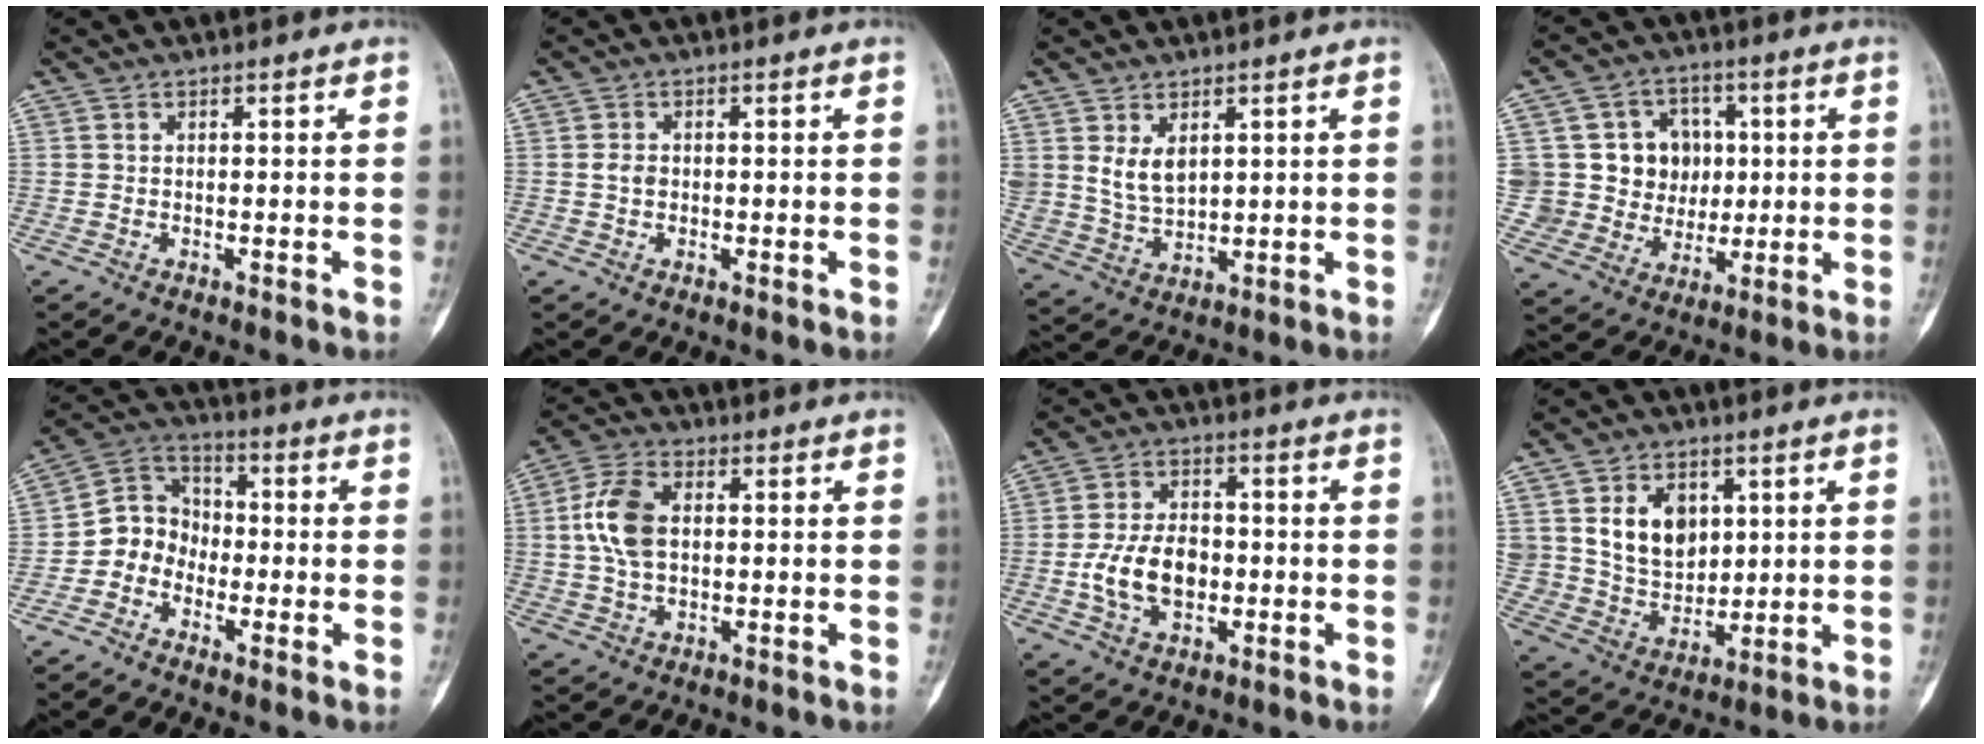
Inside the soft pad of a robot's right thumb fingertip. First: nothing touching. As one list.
[{"total": 1.7, "force": [0.1, 1.3, 1.0], "torque": [-0.014, 0.003, 0.000]}, {"total": 6.3, "force": [2.5, 4.0, 4.2], "torque": [-0.067, -0.018, 0.061]}, {"total": 13.4, "force": [2.3, 12.3, 4.8], "torque": [-0.028, 0.013, 0.055]}, {"total": 7.8, "force": [-2.5, 6.9, 2.8], "torque": [-0.018, 0.047, -0.064]}, {"total": 9.2, "force": [0.9, 5.6, 7.2], "torque": [-0.147, 0.014, 0.016]}, {"total": 10.6, "force": [-1.7, 6.9, 7.8], "torque": [-0.131, 0.015, -0.030]}, {"total": 12.2, "force": [3.7, 9.2, 7.1], "torque": [-0.081, -0.023, 0.082]}]